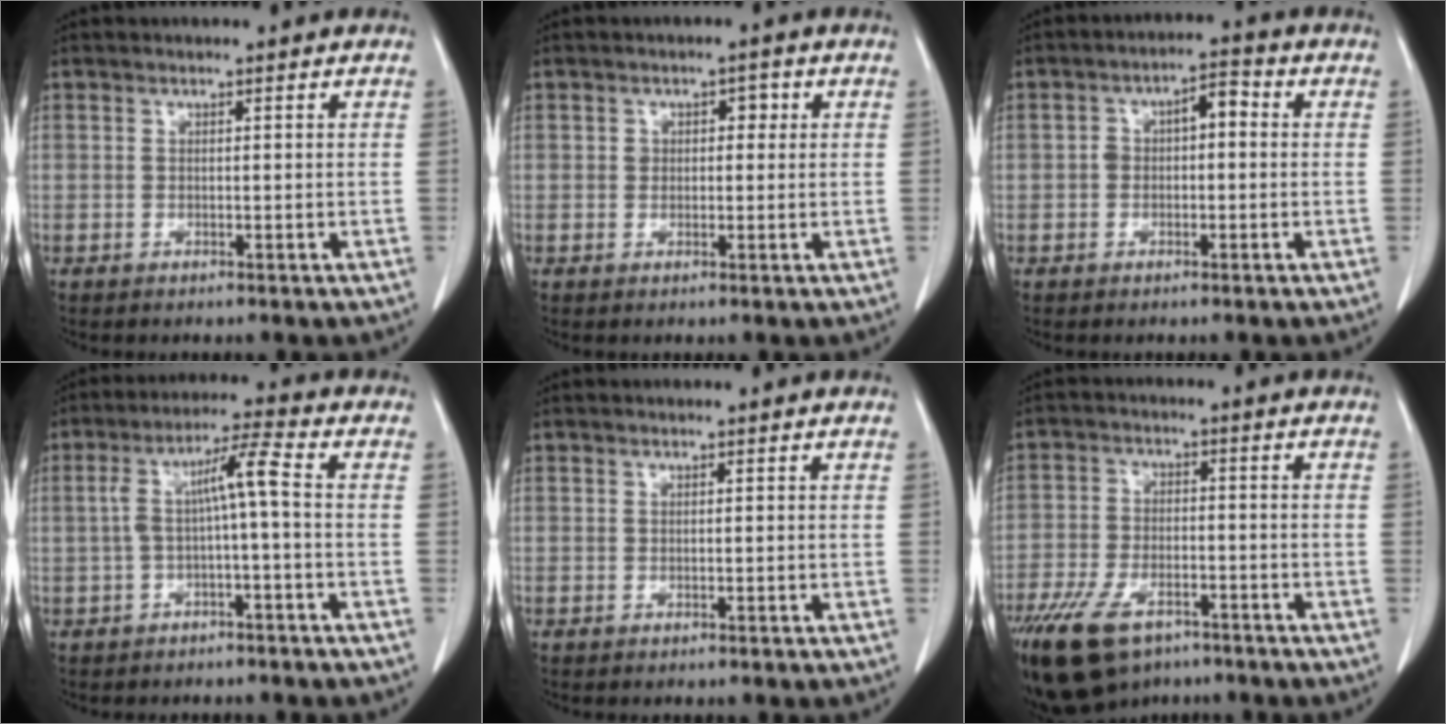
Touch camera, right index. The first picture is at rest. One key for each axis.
{"total": 2.6, "fx": 0.6, "fy": 1.8, "fz": 1.7, "tx": -0.022, "ty": 0.015, "tz": 0.007}
{"total": 4.8, "fx": 0.3, "fy": 2.5, "fz": 4.1, "tx": -0.069, "ty": 0.036, "tz": 0.003}
{"total": 6.6, "fx": -0.4, "fy": 0.2, "fz": 6.6, "tx": -0.123, "ty": 0.033, "tz": -0.004}
{"total": 0.0}
{"total": 13.7, "fx": -9.1, "fy": 6.7, "fz": 7.7, "tx": -0.168, "ty": -0.010, "tz": -0.152}